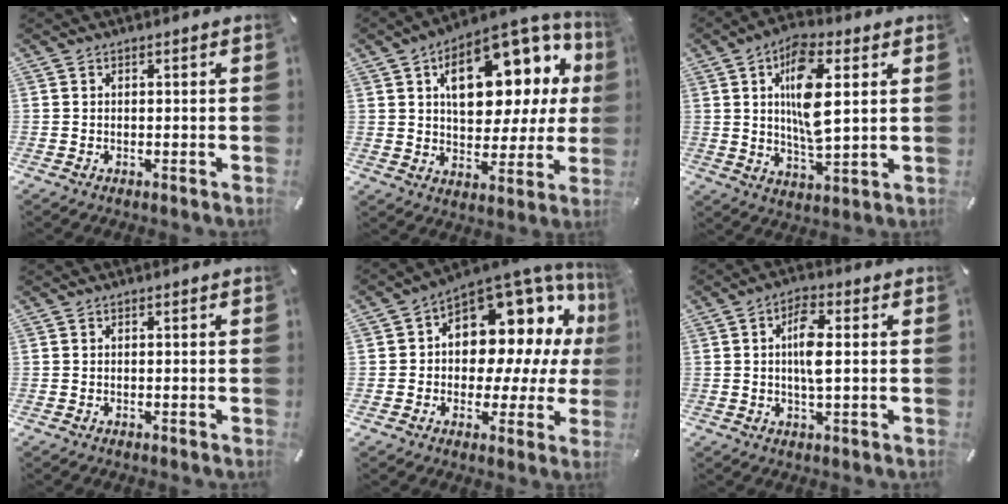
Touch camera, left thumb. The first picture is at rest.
{"total": 19.9, "force": [7.9, 11.7, 14.0], "torque": [-0.188, -0.042, 0.134]}
{"total": 12.7, "force": [3.4, 5.1, 11.1], "torque": [-0.211, -0.006, 0.051]}
{"total": 0.0}
{"total": 13.2, "force": [5.1, 9.3, 7.8], "torque": [-0.098, -0.068, 0.087]}
{"total": 7.1, "force": [0.9, 2.3, 6.6], "torque": [-0.127, 0.002, 0.010]}